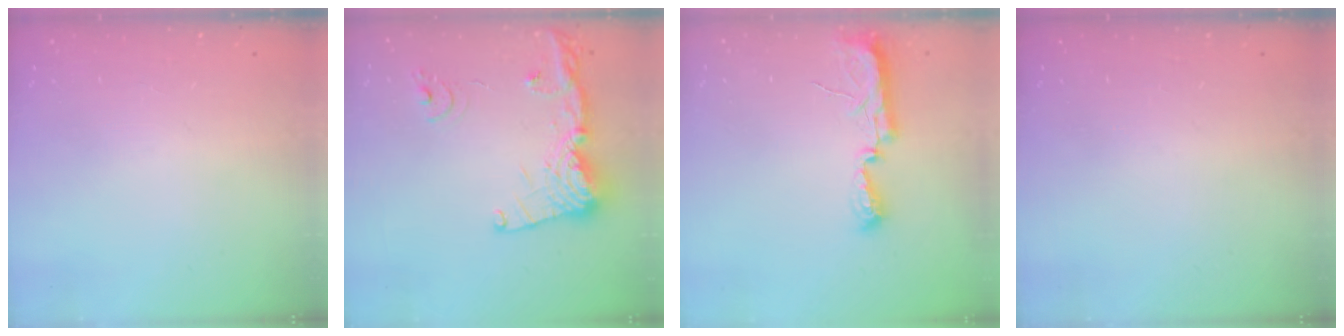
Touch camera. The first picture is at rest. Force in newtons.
{"total": 16.7, "press": 16.6, "slide": 1.9}
{"total": 7.7, "press": 7.7, "slide": 0.8}
{"total": 0.0}